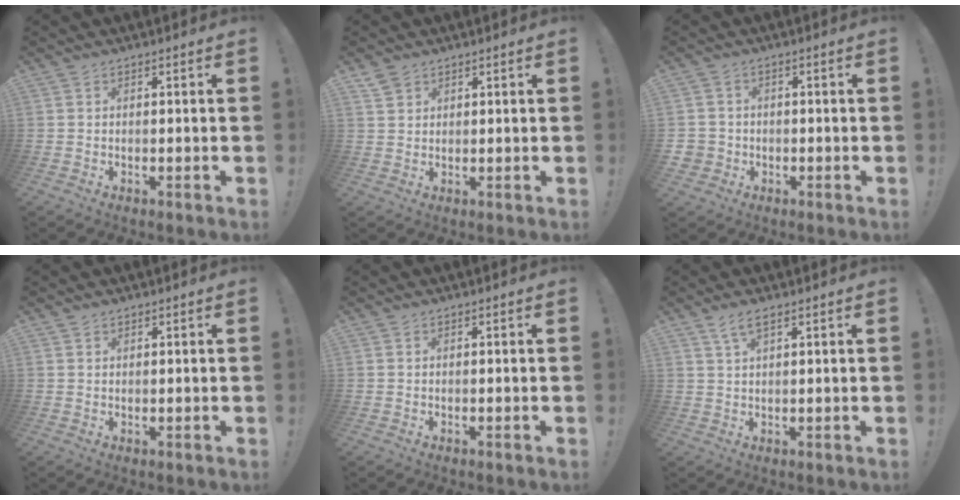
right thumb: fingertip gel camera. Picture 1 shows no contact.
{"total": 2.7, "force": [2.1, 1.4, 0.7], "torque": [-0.002, -0.014, 0.038]}
{"total": 3.2, "force": [-0.6, 3.0, 1.1], "torque": [-0.015, 0.006, -0.009]}
{"total": 1.1, "force": [0.9, 0.6, 0.2], "torque": [-0.003, 0.000, 0.017]}
{"total": 0.0}
{"total": 3.7, "force": [2.2, 0.7, 2.9], "torque": [-0.062, -0.003, 0.040]}